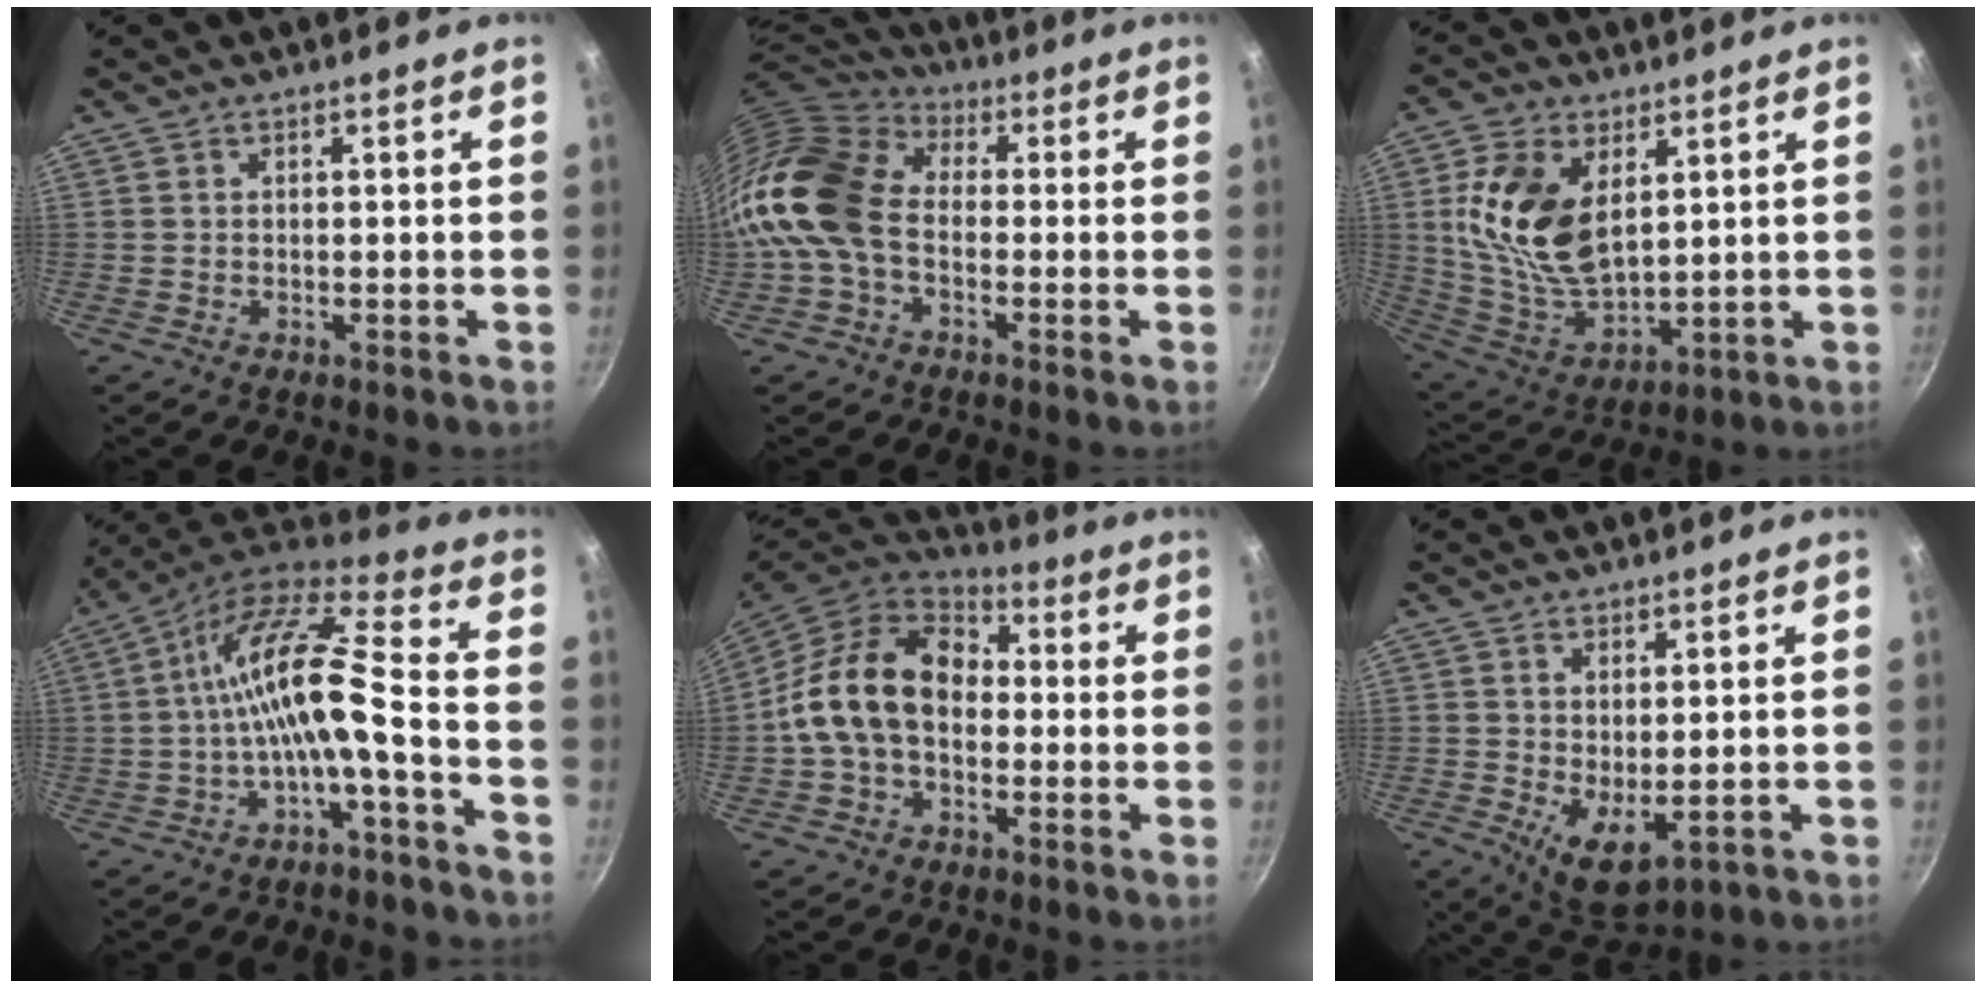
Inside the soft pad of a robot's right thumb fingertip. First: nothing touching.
{"total": 14.5, "force": [-1.7, 10.2, 10.1], "torque": [-0.176, 0.034, -0.055]}
{"total": 16.6, "force": [4.5, 9.8, 12.7], "torque": [-0.232, -0.026, 0.100]}
{"total": 14.9, "force": [-4.1, 4.1, 13.7], "torque": [-0.267, 0.047, -0.077]}
{"total": 15.5, "force": [-0.4, 11.1, 10.8], "torque": [-0.162, 0.037, -0.026]}
{"total": 7.1, "force": [0.0, 3.3, 6.2], "torque": [-0.085, -0.023, 0.016]}